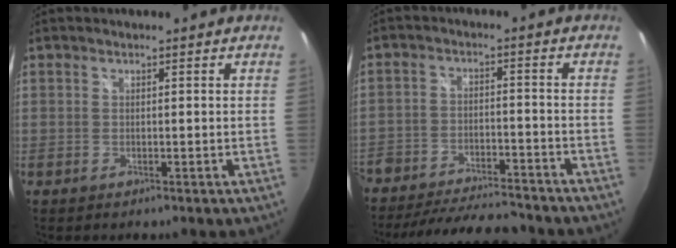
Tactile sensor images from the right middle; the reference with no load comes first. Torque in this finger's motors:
{"motor_torque": [1.08, -1.06, 0.18, 0.09]}